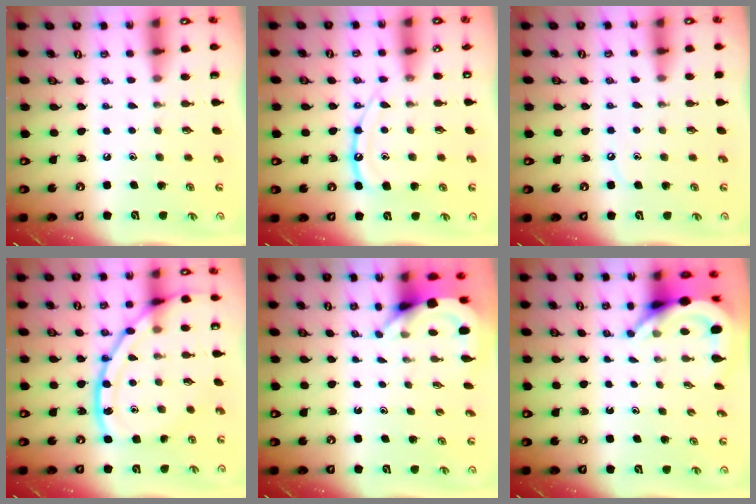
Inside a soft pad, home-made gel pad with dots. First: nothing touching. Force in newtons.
{"total": 12.0, "press": 12.0, "slide": 1.1}
{"total": 3.3, "press": 3.3, "slide": 0.4}
{"total": 17.7, "press": 17.7, "slide": 1.1}
{"total": 3.7, "press": 3.7, "slide": 0.3}
{"total": 5.9, "press": 5.9, "slide": 0.4}